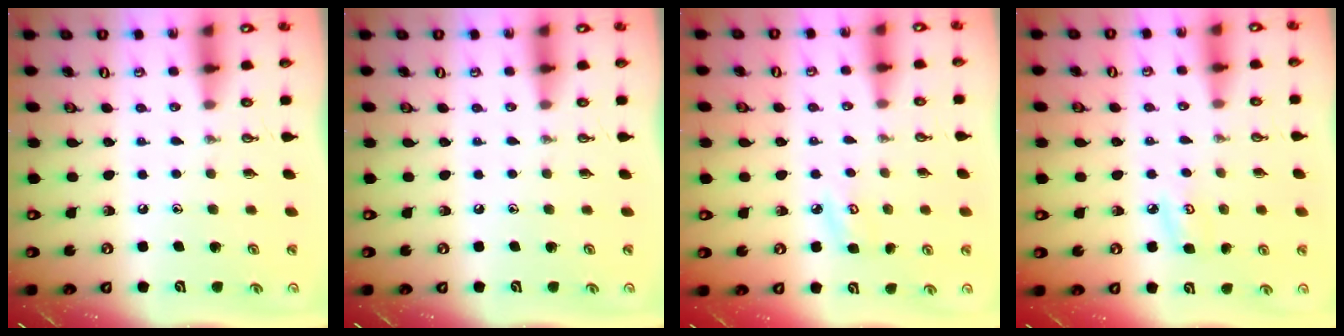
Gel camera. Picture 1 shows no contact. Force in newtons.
{"total": 0.0}
{"total": 4.9, "press": 4.8, "slide": 0.6}
{"total": 4.6, "press": 4.6, "slide": 0.4}